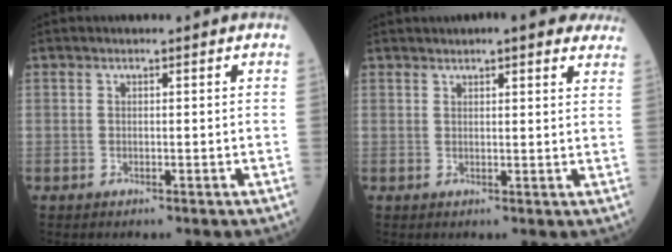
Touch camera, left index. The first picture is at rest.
{"total": 10.2, "force": [8.6, 2.0, 5.1], "torque": [-0.054, 0.021, 0.097]}